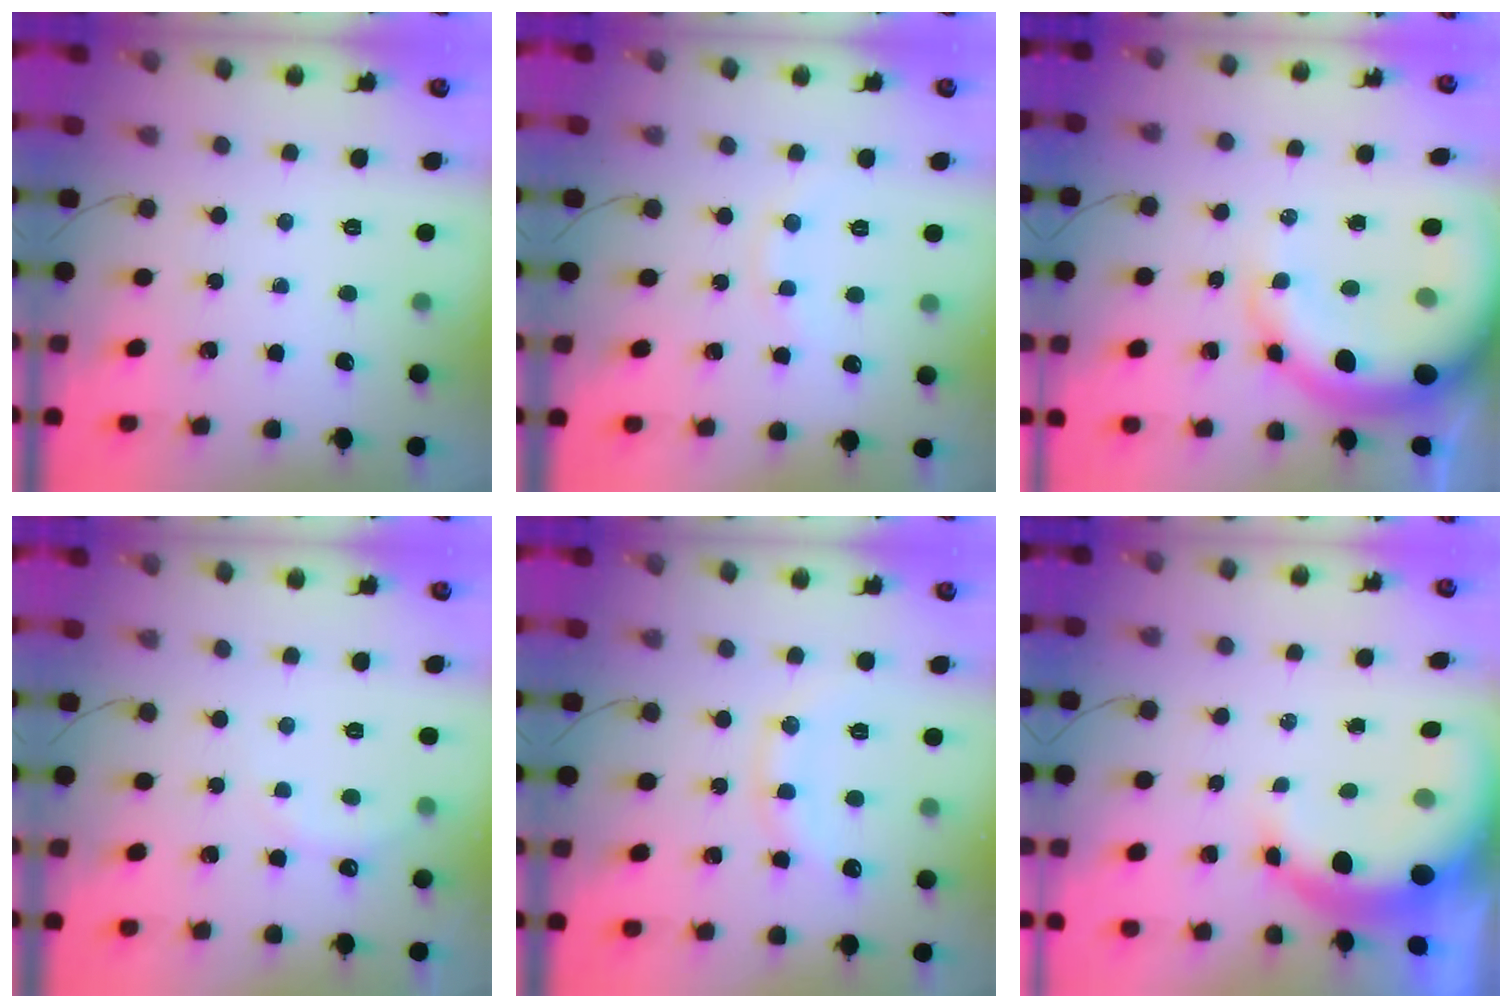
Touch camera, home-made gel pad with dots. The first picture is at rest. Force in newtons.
{"total": 6.9, "press": 6.7, "slide": 1.4}
{"total": 16.2, "press": 15.5, "slide": 4.6}
{"total": 5.7, "press": 5.6, "slide": 1.2}
{"total": 11.5, "press": 11.5, "slide": 0.7}
{"total": 9.5, "press": 9.4, "slide": 1.8}